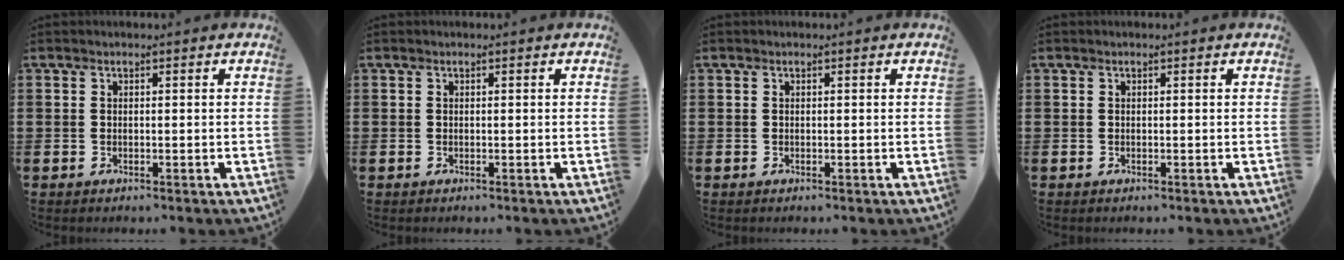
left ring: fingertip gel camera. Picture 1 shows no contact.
{"total": 0.0}
{"total": 0.0}
{"total": 0.0}